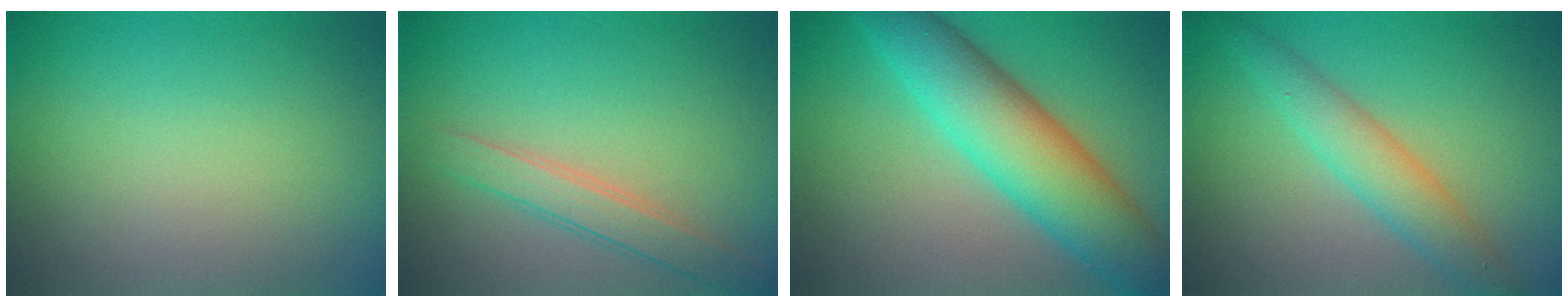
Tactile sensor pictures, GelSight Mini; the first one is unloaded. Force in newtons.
{"total": 2.4, "press": 2.4, "slide": 0.1}
{"total": 9.0, "press": 9.0, "slide": 0.2}
{"total": 3.7, "press": 3.7, "slide": 0.1}